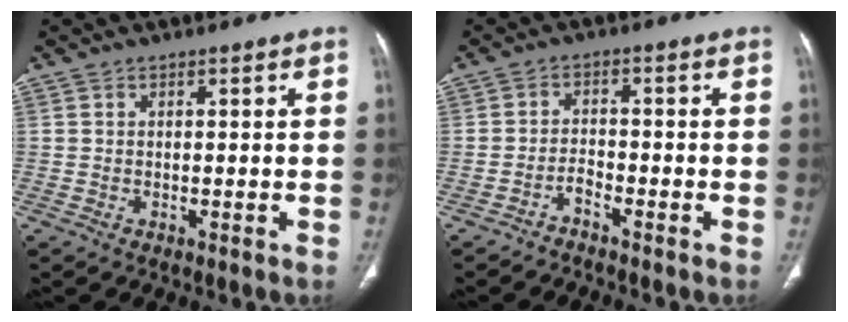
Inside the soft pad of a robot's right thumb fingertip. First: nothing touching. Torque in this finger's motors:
{"motor_torque": [-0.55, -0.37, -0.22, 0.26, 0.01]}